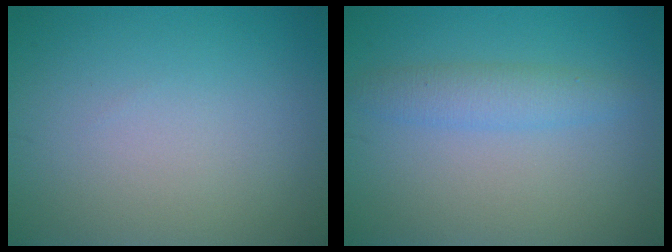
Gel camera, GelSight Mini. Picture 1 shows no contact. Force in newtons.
{"total": 2.5, "press": 2.5, "slide": 0.2}